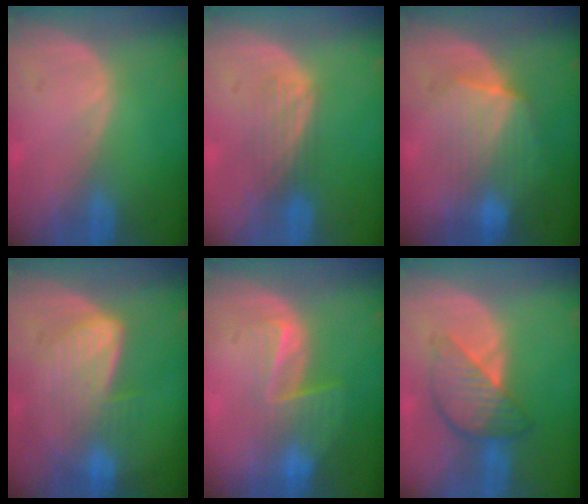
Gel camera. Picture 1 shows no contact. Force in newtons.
{"total": 4.0, "press": 3.5, "slide": 2.1}
{"total": 7.1, "press": 7.0, "slide": 1.3}
{"total": 6.7, "press": 6.7, "slide": 0.4}
{"total": 6.5, "press": 5.5, "slide": 3.5}
{"total": 6.3, "press": 6.2, "slide": 0.4}